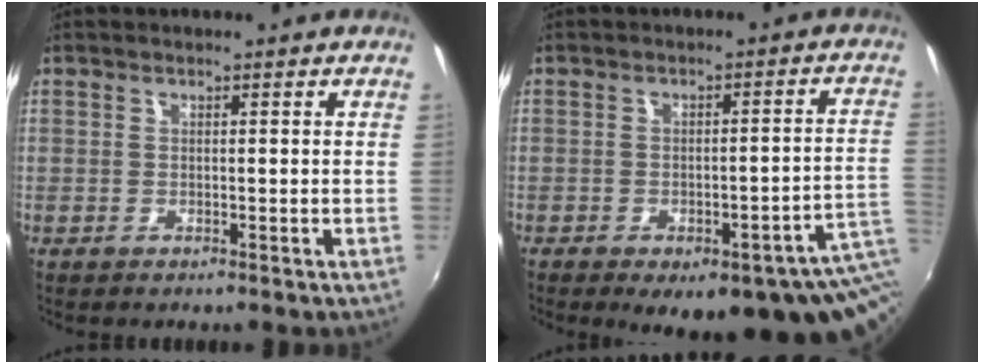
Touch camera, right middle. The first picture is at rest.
{"total": 17.4, "force": [-7.9, 5.6, 14.4], "torque": [-0.161, -0.020, -0.079]}